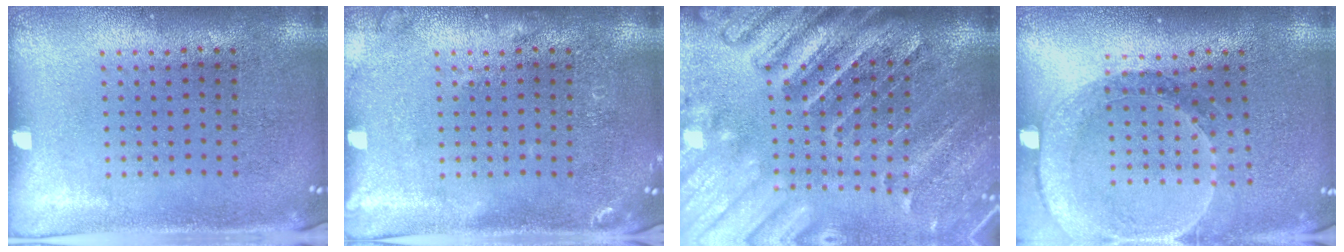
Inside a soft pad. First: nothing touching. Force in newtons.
{"total": 1.2, "press": 1.2, "slide": 0.3}
{"total": 4.2, "press": 3.5, "slide": 2.3}
{"total": 1.6, "press": 1.6, "slide": 0.2}